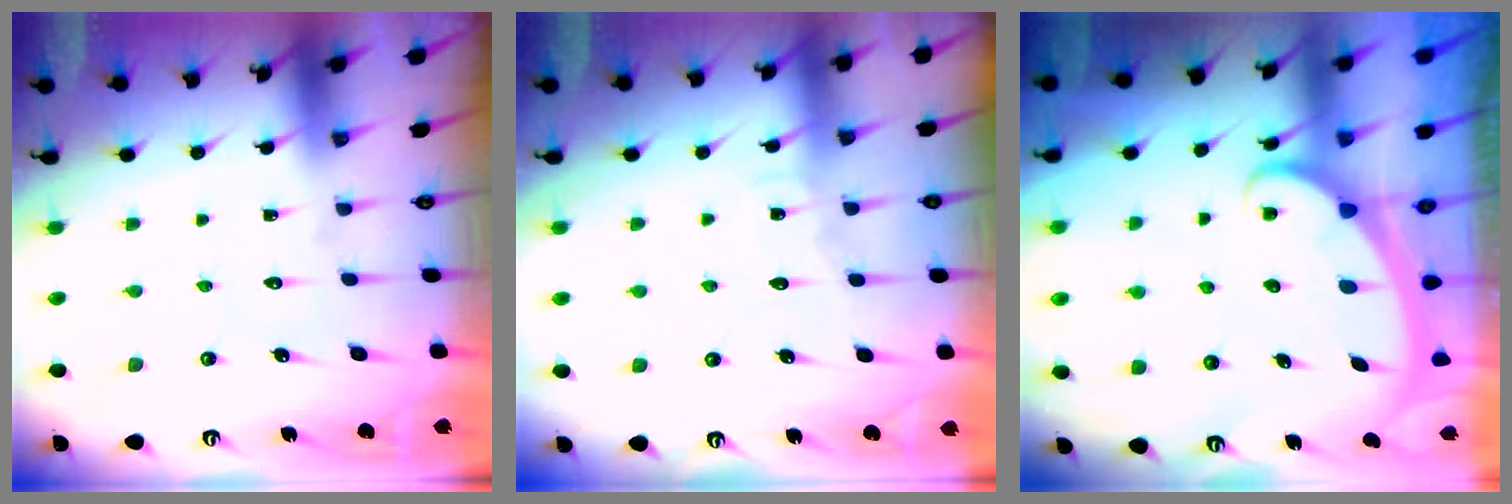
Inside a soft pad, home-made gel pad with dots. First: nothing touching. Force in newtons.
{"total": 6.1, "press": 6.1, "slide": 0.4}
{"total": 2.3, "press": 2.3, "slide": 0.3}